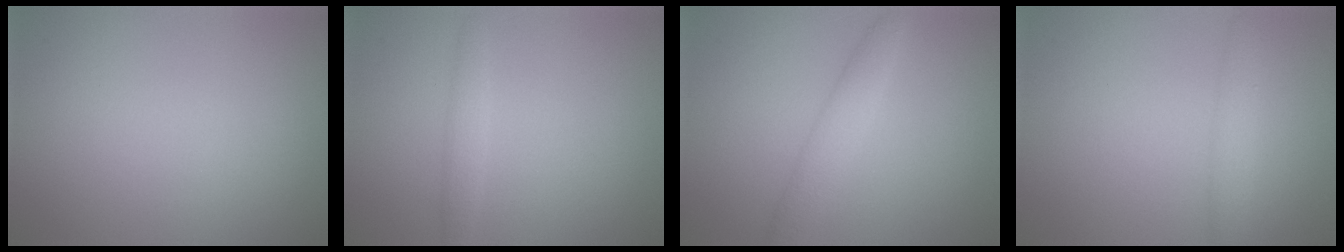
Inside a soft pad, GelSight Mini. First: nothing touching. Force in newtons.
{"total": 1.4, "press": 1.4, "slide": 0.1}
{"total": 2.7, "press": 2.7, "slide": 0.1}
{"total": 1.8, "press": 1.8, "slide": 0.1}